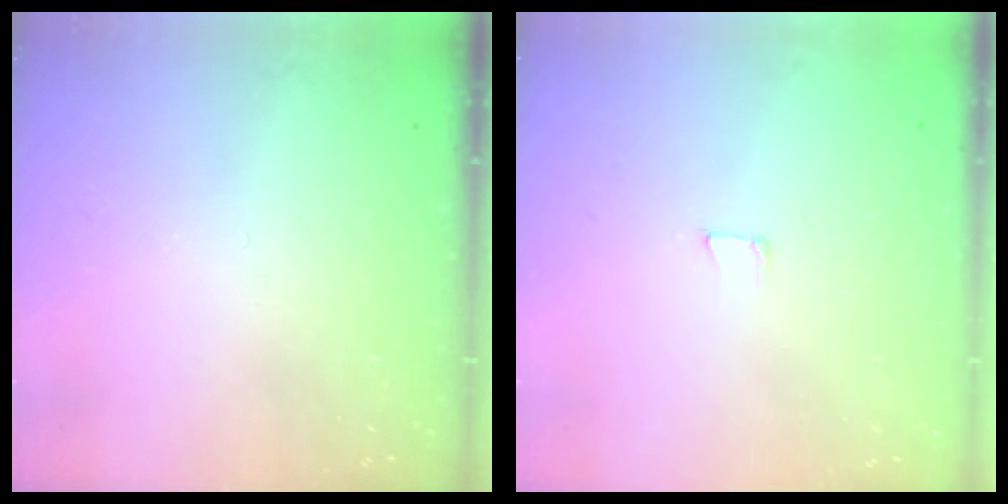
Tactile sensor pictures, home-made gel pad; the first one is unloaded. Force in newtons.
{"total": 3.6, "press": 3.6, "slide": 0.2}